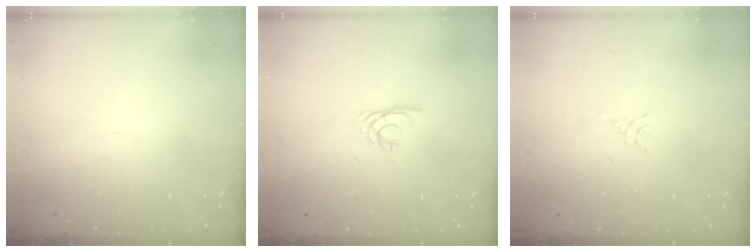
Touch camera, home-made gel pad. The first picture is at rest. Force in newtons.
{"total": 2.1, "press": 2.1, "slide": 0.4}
{"total": 2.3, "press": 2.2, "slide": 0.3}